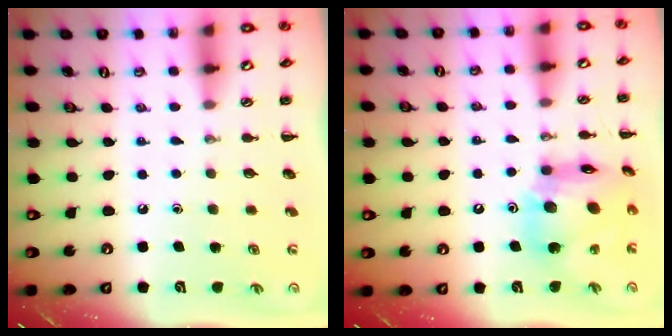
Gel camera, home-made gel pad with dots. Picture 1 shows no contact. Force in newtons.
{"total": 17.3, "press": 17.0, "slide": 2.9}